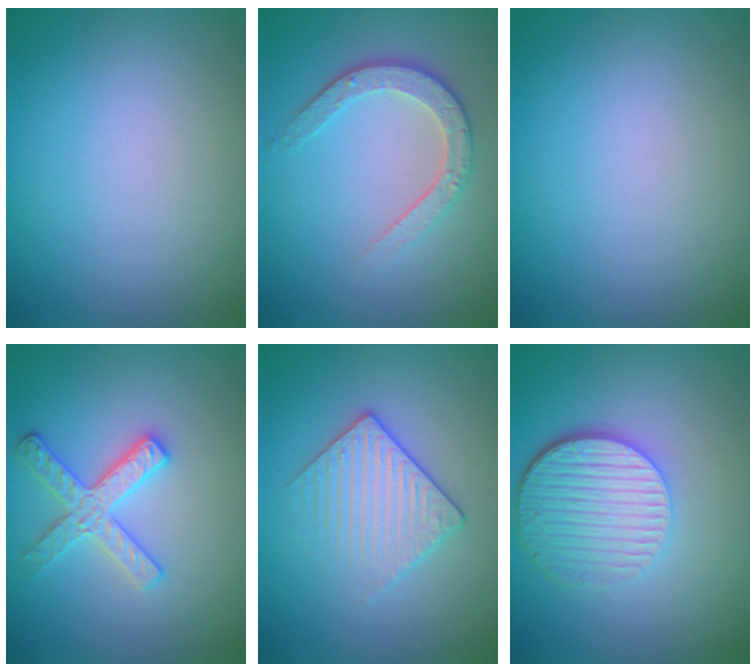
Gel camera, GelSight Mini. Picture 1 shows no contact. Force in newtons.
{"total": 3.5, "press": 2.7, "slide": 2.2}
{"total": 0.0}
{"total": 2.9, "press": 2.8, "slide": 0.6}
{"total": 3.1, "press": 2.9, "slide": 1.1}
{"total": 5.8, "press": 4.1, "slide": 4.1}